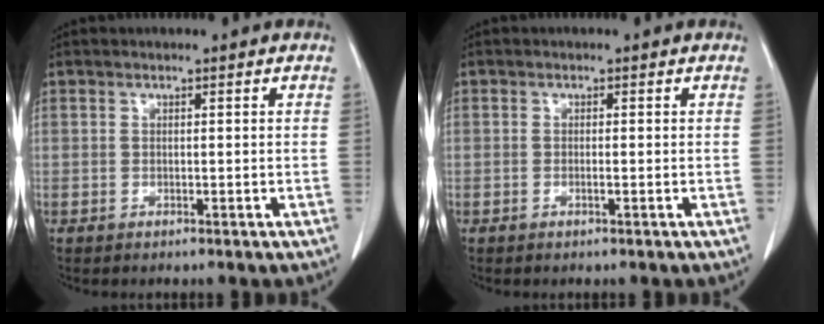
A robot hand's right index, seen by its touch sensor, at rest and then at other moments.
{"total": 0.5, "force": [-0.2, -0.1, 0.5], "torque": [-0.011, 0.000, 0.000]}